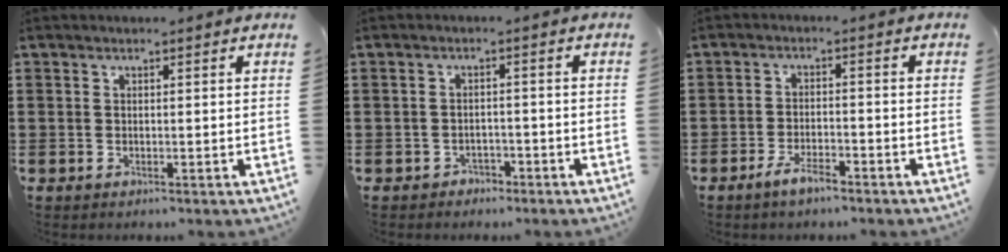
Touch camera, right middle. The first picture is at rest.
{"total": 1.8, "force": [-1.6, 0.8, -0.1], "torque": [-0.007, 0.002, -0.037]}
{"total": 3.7, "force": [-2.8, 1.2, 2.1], "torque": [-0.048, 0.005, -0.057]}